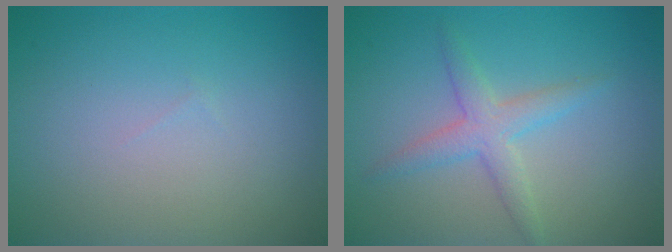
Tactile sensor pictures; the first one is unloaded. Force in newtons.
{"total": 2.7, "press": 2.7, "slide": 0.0}